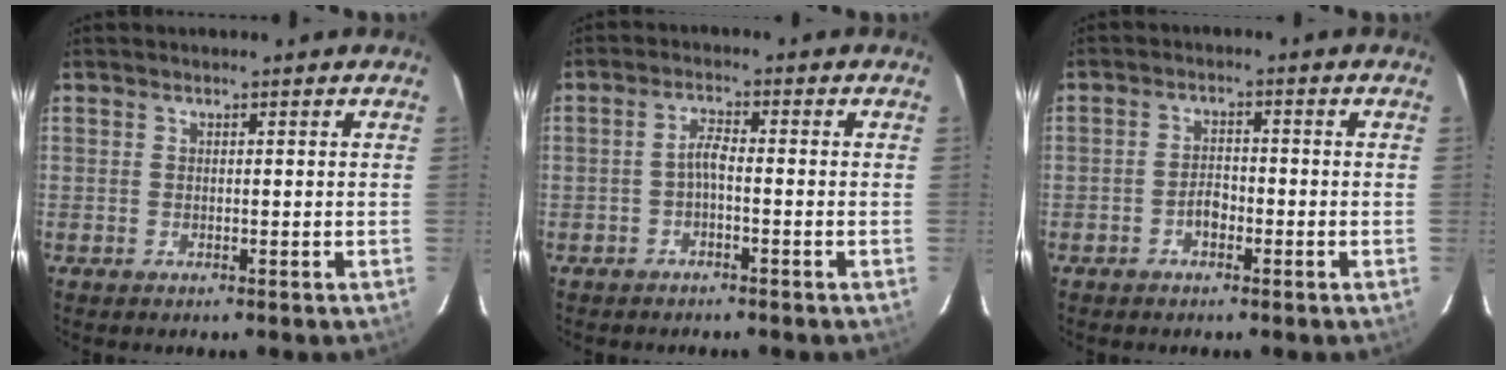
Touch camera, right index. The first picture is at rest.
{"total": 2.3, "force": [-1.2, 0.3, 1.9], "torque": [-0.043, 0.009, -0.025]}
{"total": 2.6, "force": [-1.6, 1.4, 1.6], "torque": [-0.031, 0.007, -0.029]}